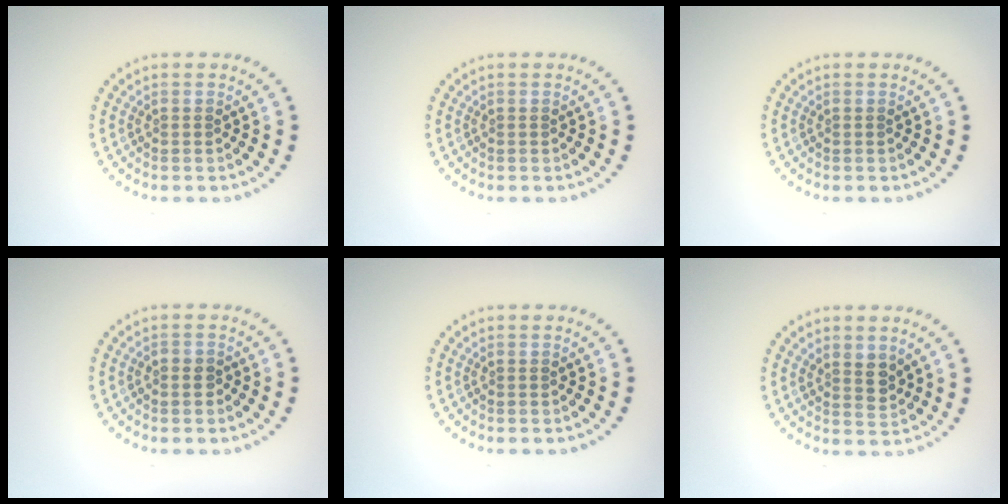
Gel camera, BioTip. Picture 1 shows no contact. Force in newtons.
{"total": 0.0}
{"total": 0.0}
{"total": 0.8, "press": 0.7, "slide": 0.4}
{"total": 0.0}
{"total": 2.2, "press": 1.8, "slide": 1.2}